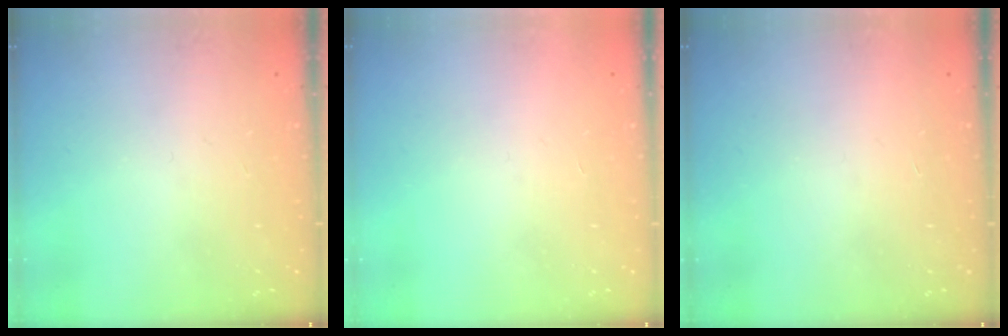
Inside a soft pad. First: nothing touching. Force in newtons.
{"total": 1.6, "press": 1.6, "slide": 0.1}
{"total": 1.6, "press": 1.6, "slide": 0.1}